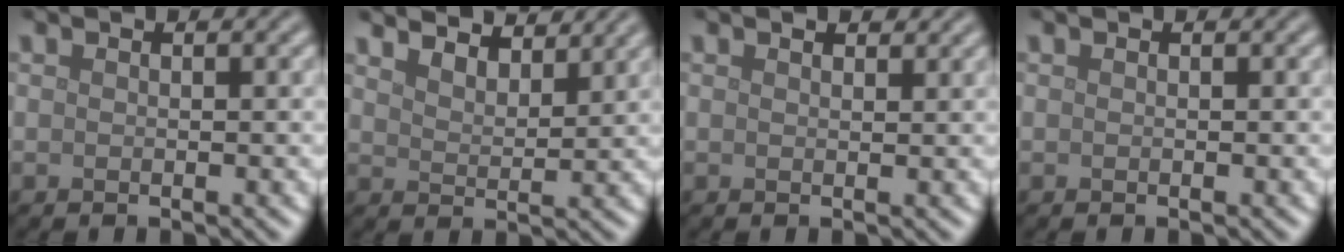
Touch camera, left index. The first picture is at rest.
{"total": 6.6, "force": [5.9, 1.7, 2.4], "torque": [-0.049, 0.009, 0.079]}
{"total": 1.4, "force": [1.1, 0.5, 0.7], "torque": [-0.012, 0.000, 0.017]}
{"total": 0.0}